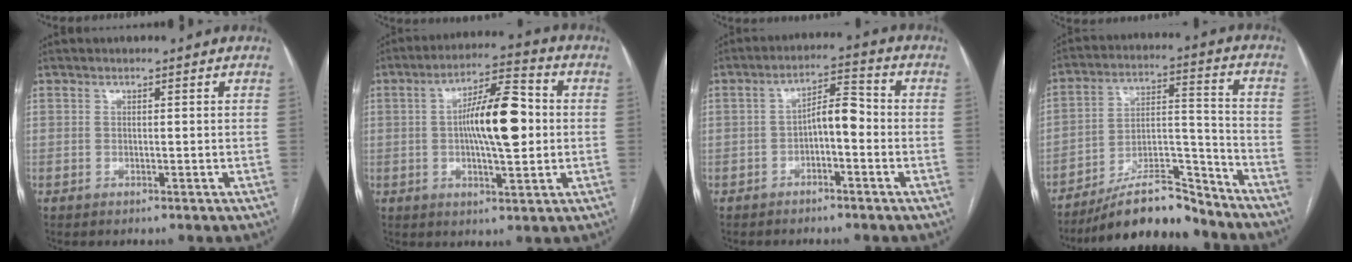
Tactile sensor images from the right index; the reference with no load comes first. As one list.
[{"total": 11.9, "force": [0.4, 3.0, 11.5], "torque": [-0.199, 0.020, 0.004]}, {"total": 5.4, "force": [-1.3, 1.9, 4.9], "torque": [-0.084, 0.025, -0.023]}, {"total": 14.6, "force": [-12.7, 3.2, 6.4], "torque": [-0.096, 0.031, -0.217]}]